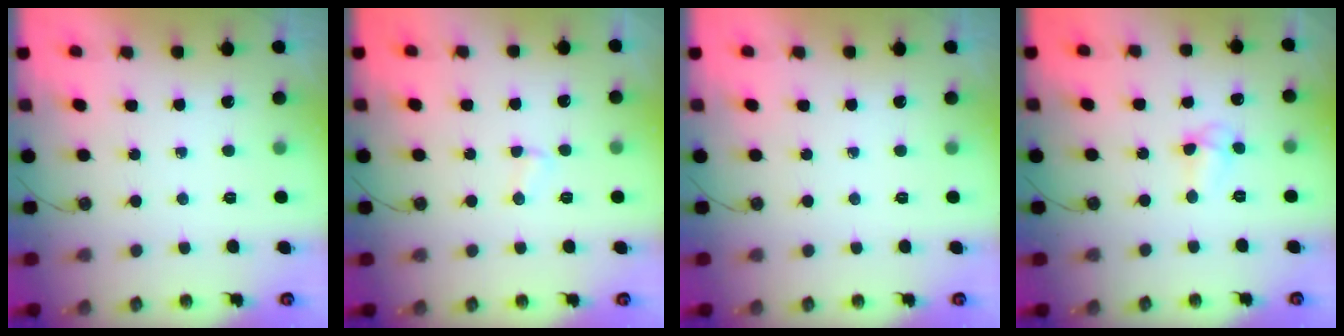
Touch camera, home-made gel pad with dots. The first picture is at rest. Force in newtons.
{"total": 2.8, "press": 2.8, "slide": 0.3}
{"total": 0.0}
{"total": 3.6, "press": 3.6, "slide": 0.0}